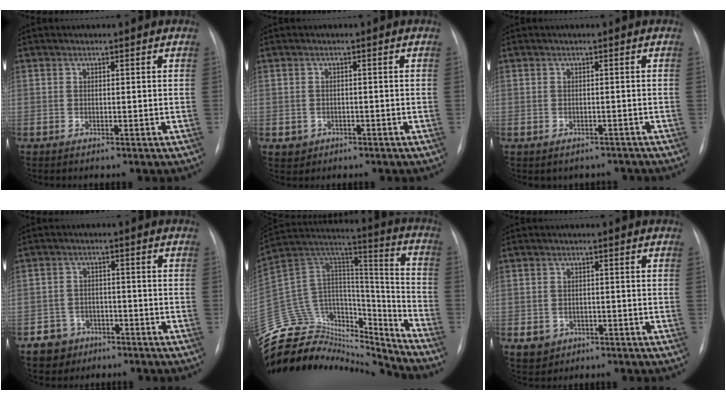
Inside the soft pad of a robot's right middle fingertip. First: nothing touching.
{"total": 2.1, "force": [-0.9, 1.9, 0.2], "torque": [-0.001, 0.006, -0.007]}
{"total": 3.5, "force": [-2.9, 1.9, 0.3], "torque": [-0.003, 0.017, -0.031]}
{"total": 4.7, "force": [-2.9, 3.7, 0.1], "torque": [-0.001, 0.011, -0.043]}
{"total": 30.7, "force": [-28.2, 9.5, 7.3], "torque": [-0.182, 0.048, -0.440]}
{"total": 3.5, "force": [-1.5, 3.0, 0.8], "torque": [-0.009, 0.004, -0.012]}